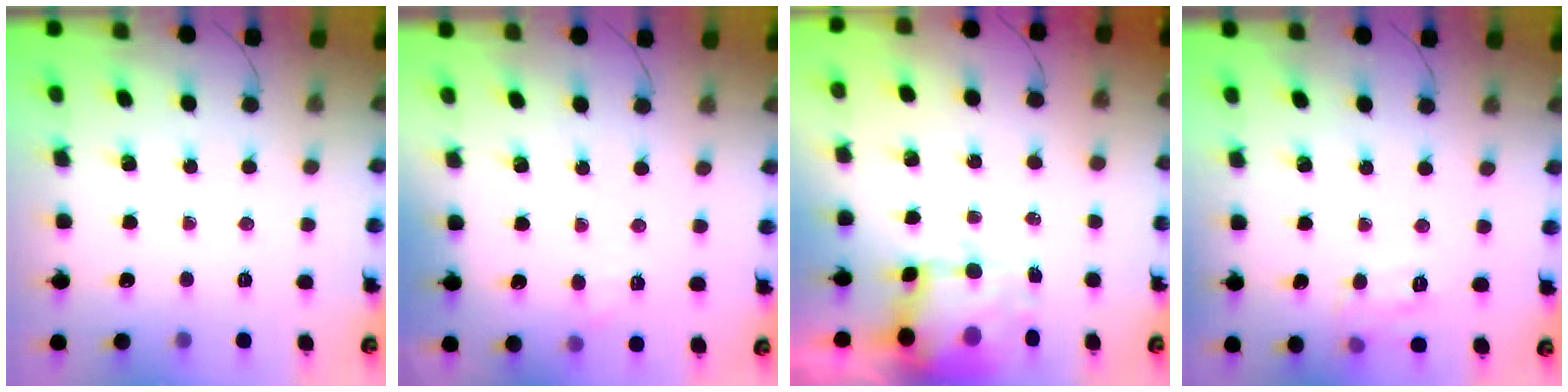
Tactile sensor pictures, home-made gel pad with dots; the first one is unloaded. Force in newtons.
{"total": 4.2, "press": 4.0, "slide": 1.2}
{"total": 7.8, "press": 7.6, "slide": 1.7}
{"total": 8.5, "press": 8.4, "slide": 1.5}